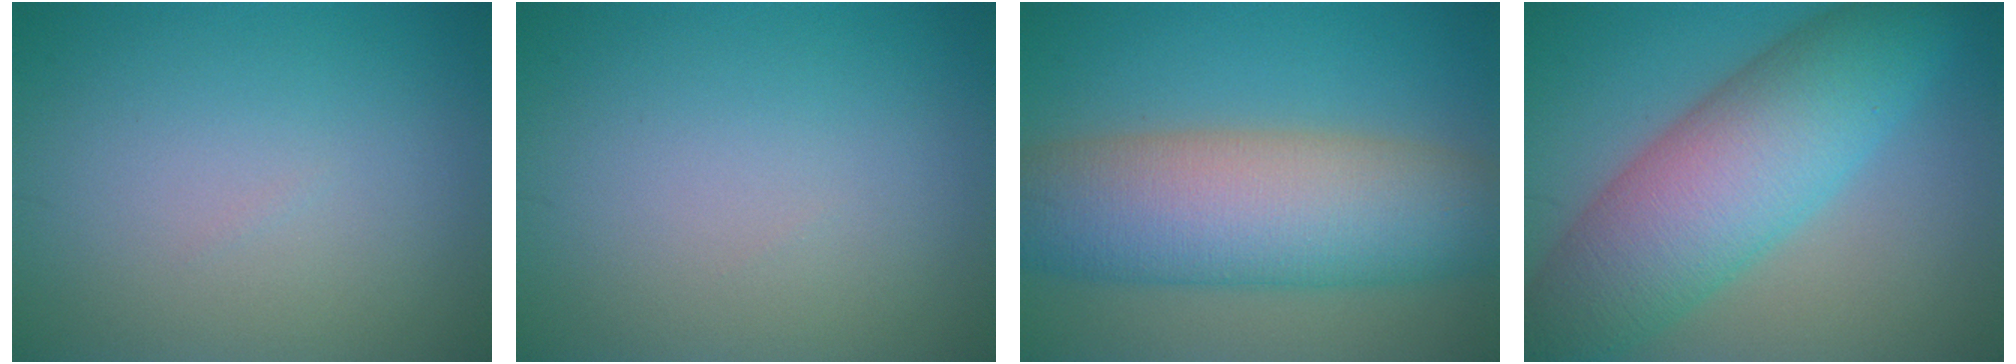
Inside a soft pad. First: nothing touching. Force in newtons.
{"total": 0.0}
{"total": 11.3, "press": 11.2, "slide": 0.4}
{"total": 10.5, "press": 10.5, "slide": 0.3}